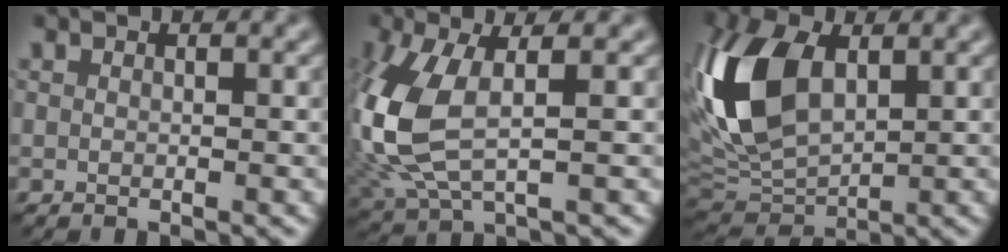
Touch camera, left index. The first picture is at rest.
{"total": 8.7, "force": [0.3, 4.2, 7.6], "torque": [-0.207, -0.003, 0.009]}
{"total": 10.5, "force": [1.9, 6.2, 8.2], "torque": [-0.196, 0.011, 0.028]}